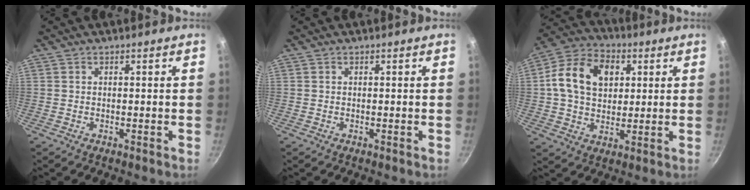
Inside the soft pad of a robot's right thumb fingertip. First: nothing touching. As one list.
[{"total": 0.0}, {"total": 14.8, "force": [3.4, 10.7, 9.6], "torque": [-0.151, 0.011, 0.044]}]